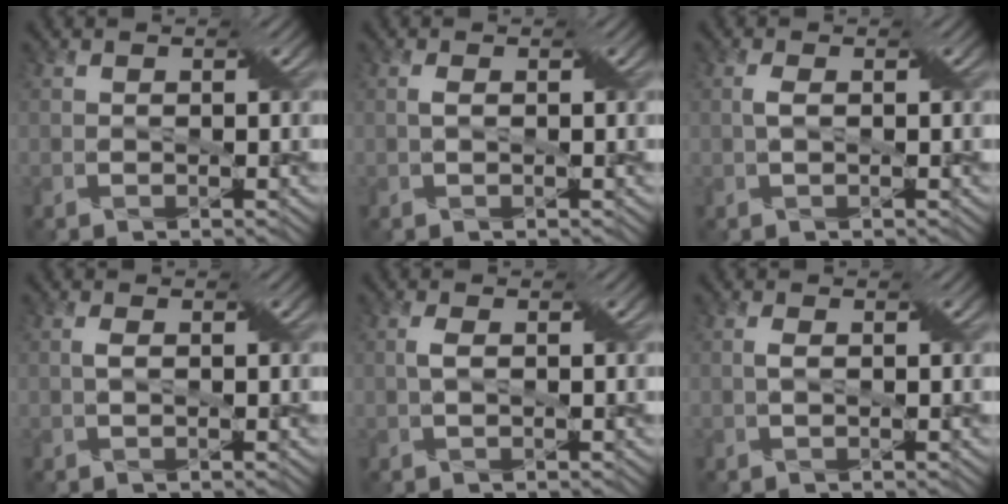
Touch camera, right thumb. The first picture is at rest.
{"total": 0.7, "force": [0.2, 0.1, 0.7], "torque": [-0.018, 0.004, 0.002]}
{"total": 1.2, "force": [0.2, 0.3, 1.1], "torque": [-0.028, 0.006, 0.001]}
{"total": 0.8, "force": [0.2, 0.2, 0.8], "torque": [-0.021, 0.004, 0.002]}
{"total": 1.2, "force": [0.2, 0.3, 1.2], "torque": [-0.030, 0.006, 0.002]}
{"total": 0.8, "force": [0.1, 0.1, 0.8], "torque": [-0.020, 0.004, 0.002]}